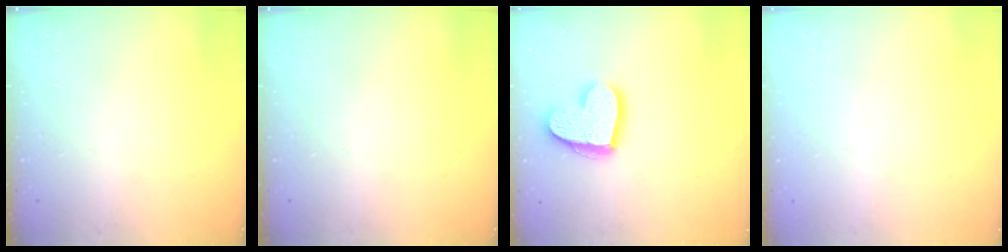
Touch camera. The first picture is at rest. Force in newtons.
{"total": 0.0}
{"total": 16.6, "press": 16.6, "slide": 1.4}
{"total": 0.0}